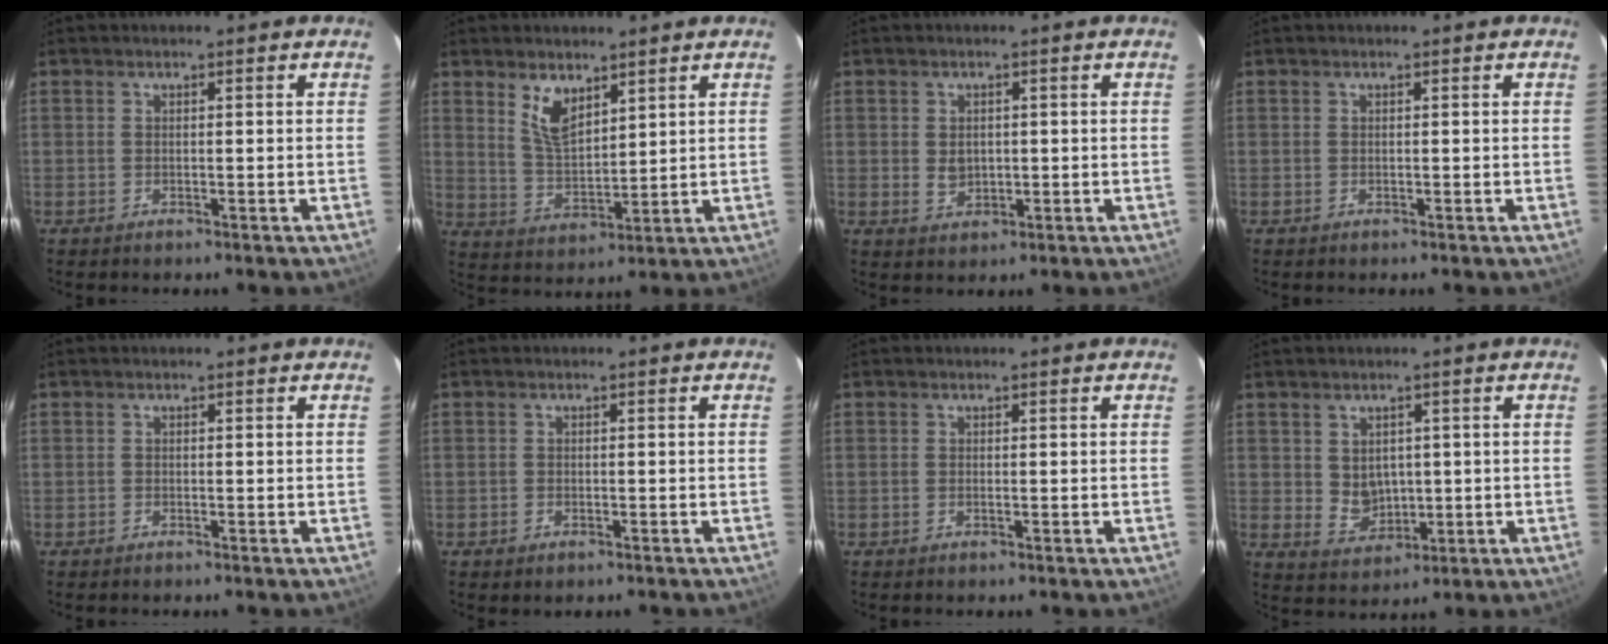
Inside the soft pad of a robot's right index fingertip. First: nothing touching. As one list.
[{"total": 7.0, "force": [4.3, 3.1, 4.5], "torque": [-0.082, -0.003, 0.089]}, {"total": 3.1, "force": [0.0, 2.6, 1.7], "torque": [-0.029, 0.000, 0.003]}, {"total": 0.0}, {"total": 0.0}, {"total": 1.1, "force": [-0.7, 0.7, 0.4], "torque": [-0.012, -0.002, -0.012]}, {"total": 0.0}, {"total": 4.8, "force": [0.8, 4.2, 2.2], "torque": [-0.040, 0.002, 0.027]}]